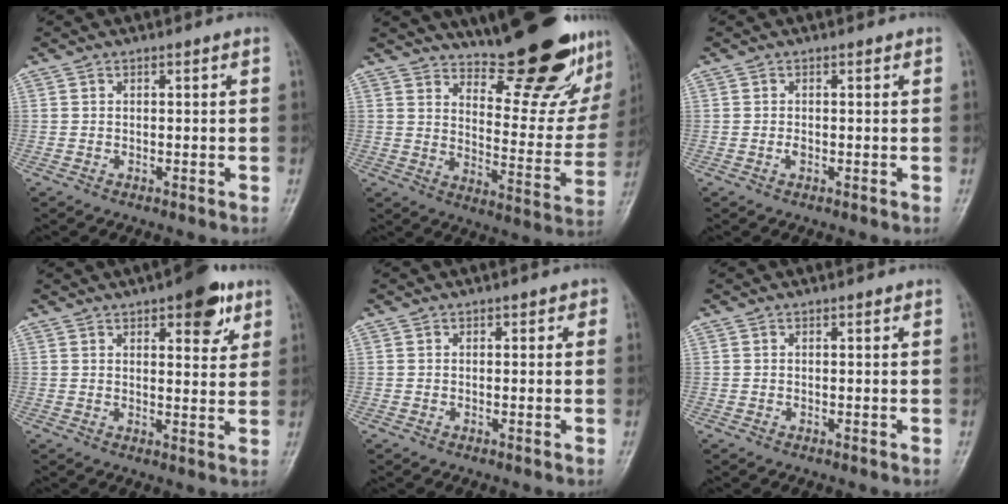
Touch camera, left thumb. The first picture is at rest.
{"total": 25.3, "force": [19.1, 7.1, 15.0], "torque": [-0.179, -0.122, 0.259]}
{"total": 0.8, "force": [-0.1, 0.6, 0.6], "torque": [-0.007, 0.000, -0.004]}
{"total": 9.0, "force": [5.0, 3.7, 6.5], "torque": [-0.060, -0.019, 0.062]}
{"total": 1.1, "force": [0.4, 0.8, 0.6], "torque": [0.008, 0.003, -0.002]}
{"total": 0.0}